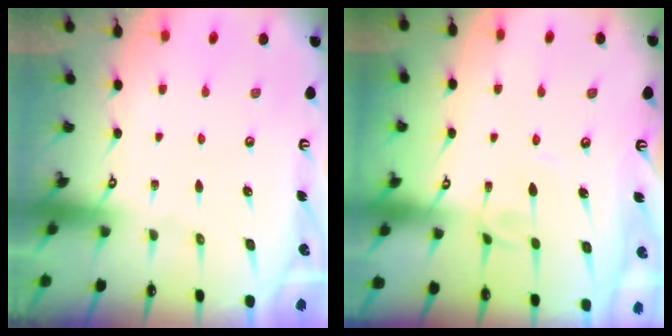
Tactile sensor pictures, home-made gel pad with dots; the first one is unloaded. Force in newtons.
{"total": 3.6, "press": 3.6, "slide": 0.1}